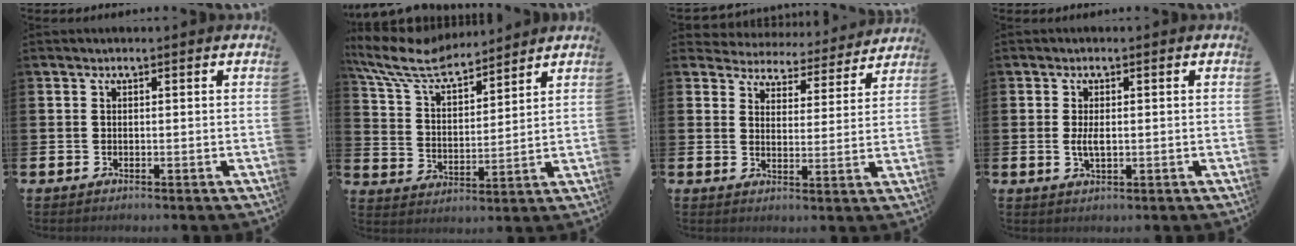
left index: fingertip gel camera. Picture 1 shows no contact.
{"total": 8.8, "force": [7.8, 2.4, 3.2], "torque": [-0.100, -0.040, 0.140]}
{"total": 4.7, "force": [4.6, 1.0, -0.3], "torque": [-0.018, -0.044, 0.077]}
{"total": 2.3, "force": [0.1, 0.9, 2.1], "torque": [-0.038, 0.002, 0.000]}